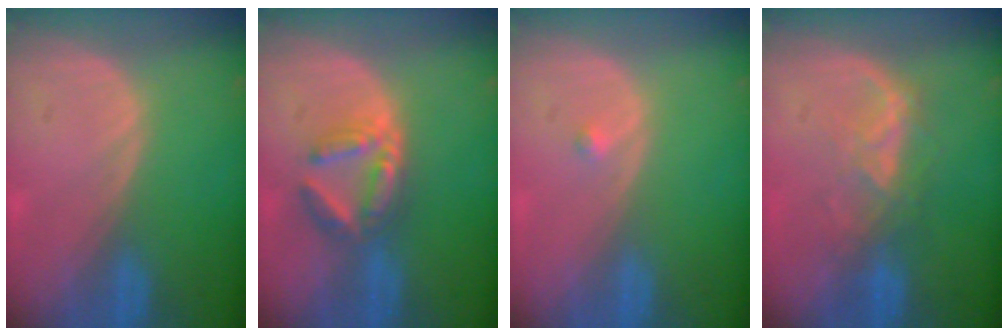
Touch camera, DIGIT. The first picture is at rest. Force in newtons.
{"total": 6.0, "press": 5.7, "slide": 1.8}
{"total": 0.7, "press": 0.7, "slide": 0.1}
{"total": 4.6, "press": 4.6, "slide": 0.6}